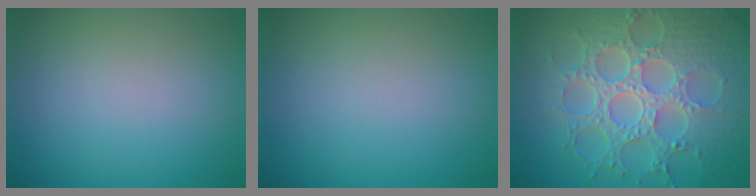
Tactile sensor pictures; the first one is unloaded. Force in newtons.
{"total": 0.0}
{"total": 8.8, "press": 6.6, "slide": 5.9}